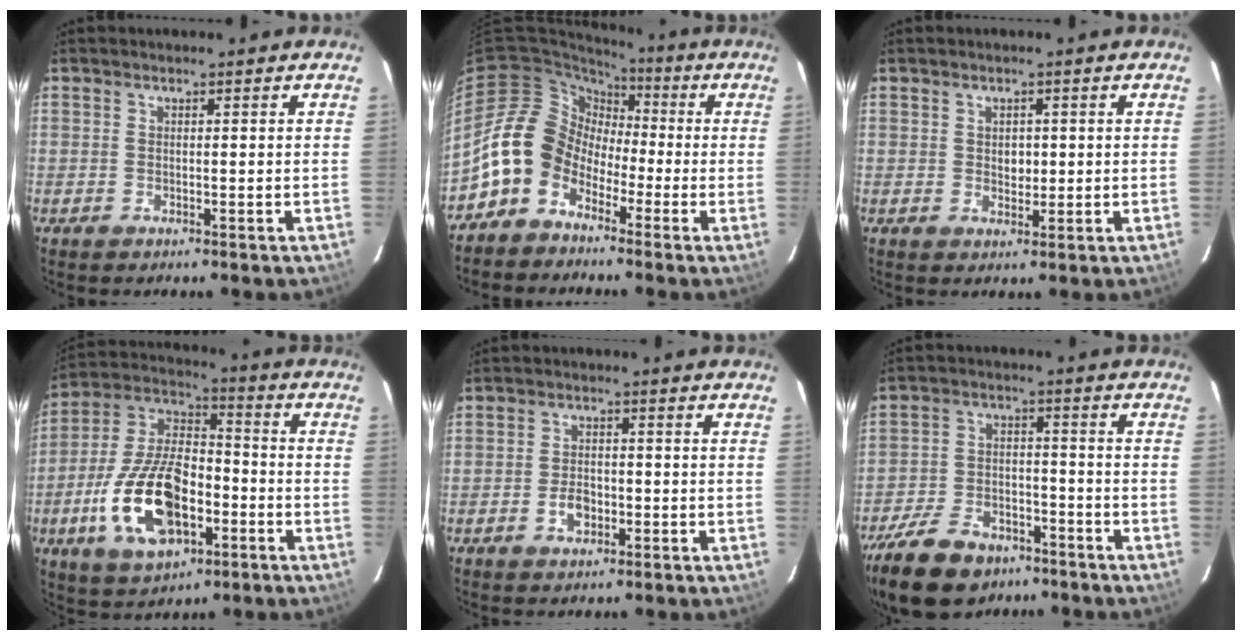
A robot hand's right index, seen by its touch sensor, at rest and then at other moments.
{"total": 11.2, "force": [-4.9, 9.2, 4.1], "torque": [-0.081, 0.034, -0.110]}
{"total": 2.4, "force": [0.3, 2.0, 1.3], "torque": [-0.018, 0.002, 0.006]}
{"total": 19.3, "force": [-6.7, 10.1, 15.0], "torque": [-0.316, 0.004, -0.111]}
{"total": 3.6, "force": [-1.5, 2.4, 2.3], "torque": [-0.042, 0.005, -0.022]}
{"total": 16.5, "force": [-11.5, 8.9, 7.9], "torque": [-0.191, -0.005, -0.187]}